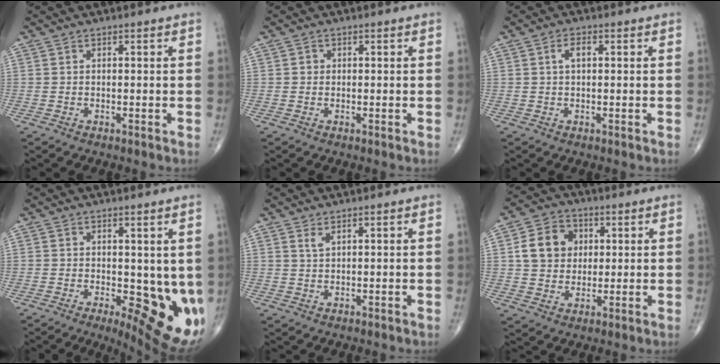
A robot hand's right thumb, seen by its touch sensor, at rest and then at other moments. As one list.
[{"total": 0.9, "force": [0.1, 0.9, 0.2], "torque": [0.001, 0.002, 0.000]}, {"total": 2.5, "force": [0.5, 1.2, 2.1], "torque": [-0.037, 0.008, 0.009]}, {"total": 13.5, "force": [-1.7, 5.4, 12.2], "torque": [-0.147, -0.026, -0.011]}, {"total": 1.3, "force": [0.9, 0.4, 0.9], "torque": [-0.019, 0.000, 0.021]}, {"total": 10.0, "force": [2.0, 8.3, 5.2], "torque": [-0.063, 0.001, 0.030]}]